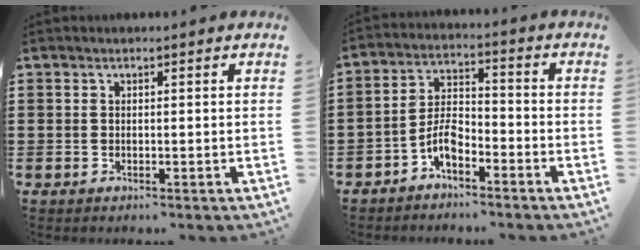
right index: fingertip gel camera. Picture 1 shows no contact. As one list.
[{"total": 5.4, "force": [-3.3, 2.4, 3.6], "torque": [-0.084, 0.007, -0.068]}]